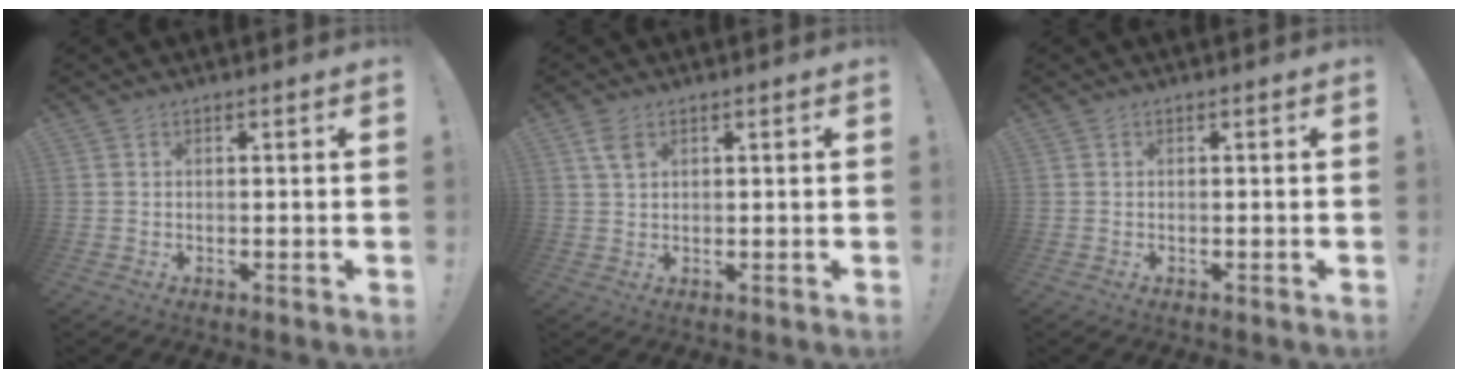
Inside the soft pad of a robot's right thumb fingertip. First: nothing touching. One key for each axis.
{"total": 3.8, "fx": 2.1, "fy": 2.0, "fz": 2.5, "tx": -0.037, "ty": -0.005, "tz": 0.036}
{"total": 0.0}